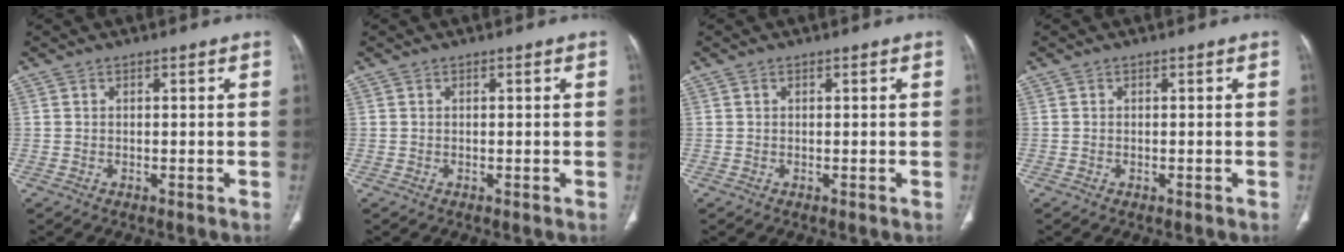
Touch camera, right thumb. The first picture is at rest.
{"total": 0.0}
{"total": 0.0}
{"total": 0.0}